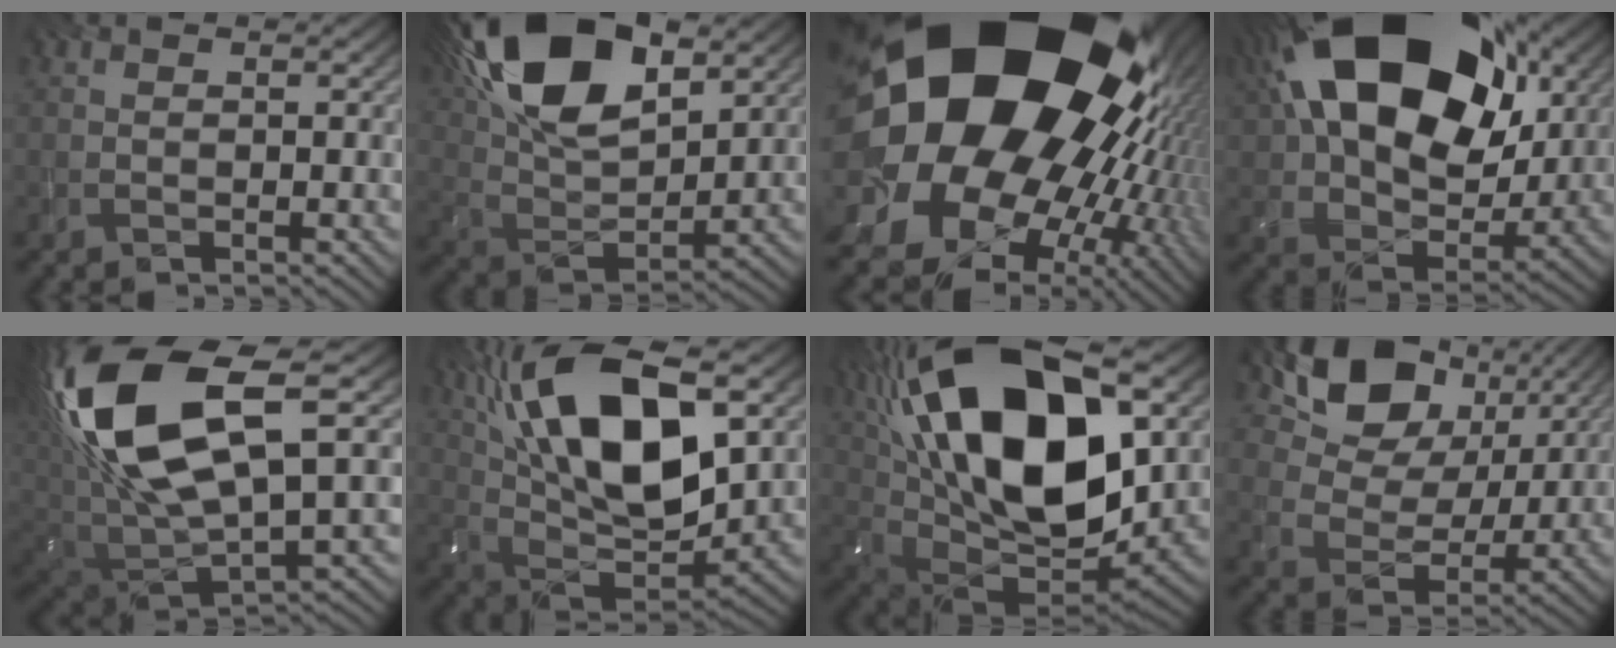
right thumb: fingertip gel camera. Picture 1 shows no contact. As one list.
[{"total": 17.9, "force": [9.1, 8.7, 12.7], "torque": [-0.276, 0.020, 0.165]}, {"total": 24.9, "force": [5.1, 20.2, 13.7], "torque": [-0.256, -0.061, 0.089]}, {"total": 21.9, "force": [7.4, 14.3, 14.9], "torque": [-0.296, 0.033, 0.128]}, {"total": 18.2, "force": [5.9, 8.6, 14.8], "torque": [-0.342, 0.002, 0.116]}, {"total": 18.8, "force": [7.0, 8.4, 15.3], "torque": [-0.314, 0.027, 0.117]}, {"total": 22.1, "force": [7.3, 11.3, 17.6], "torque": [-0.376, 0.042, 0.129]}, {"total": 15.0, "force": [7.9, 9.9, 8.1], "torque": [-0.158, 0.015, 0.135]}]